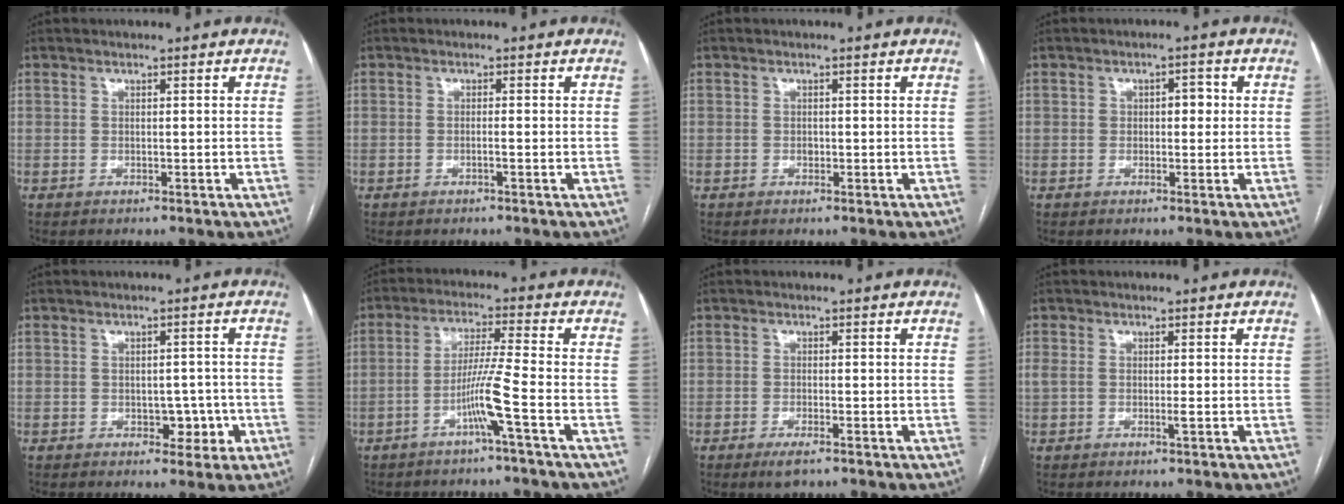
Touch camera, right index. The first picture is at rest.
{"total": 0.7, "force": [-0.4, -0.1, 0.6], "torque": [-0.009, 0.002, -0.005]}
{"total": 0.7, "force": [-0.2, 0.5, 0.4], "torque": [-0.007, 0.002, -0.003]}
{"total": 2.8, "force": [0.3, 1.6, 2.2], "torque": [-0.031, 0.016, 0.005]}
{"total": 3.6, "force": [-1.1, 2.5, 2.4], "torque": [-0.021, 0.011, -0.007]}
{"total": 6.5, "force": [-2.9, -1.6, 5.6], "torque": [-0.109, 0.003, -0.057]}
{"total": 2.8, "force": [-1.9, 0.6, 2.0], "torque": [-0.036, -0.004, -0.029]}
{"total": 1.6, "force": [-0.2, 0.4, 1.5], "torque": [-0.037, 0.003, 0.002]}